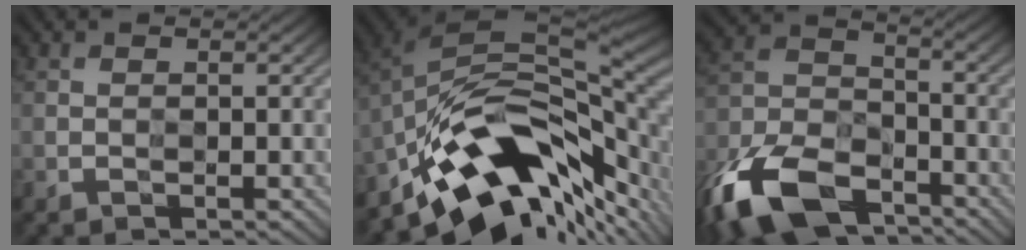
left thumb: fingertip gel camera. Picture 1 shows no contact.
{"total": 13.7, "force": [-7.4, 5.9, 9.8], "torque": [-0.174, 0.009, -0.139]}
{"total": 12.8, "force": [-9.1, 6.3, 6.5], "torque": [-0.160, -0.022, -0.192]}